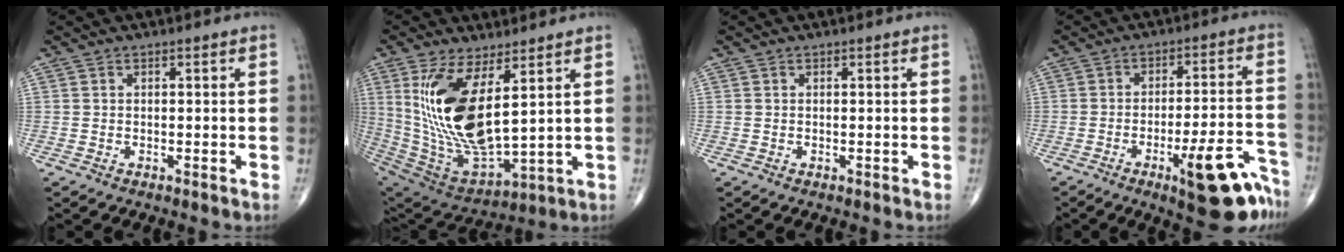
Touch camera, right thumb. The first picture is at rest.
{"total": 19.4, "force": [5.6, 7.7, 16.9], "torque": [-0.339, -0.039, 0.127]}
{"total": 0.0}
{"total": 14.9, "force": [-8.5, 3.5, 11.7], "torque": [-0.126, 0.060, -0.115]}